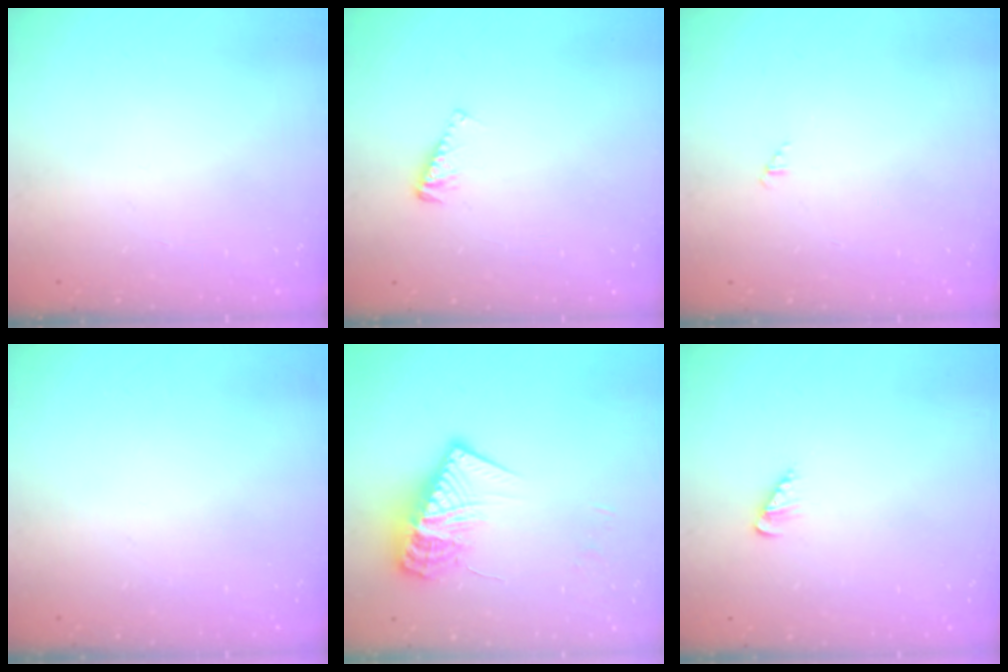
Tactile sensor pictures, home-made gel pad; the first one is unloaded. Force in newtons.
{"total": 4.4, "press": 4.4, "slide": 0.5}
{"total": 1.3, "press": 1.2, "slide": 0.3}
{"total": 0.0}
{"total": 14.7, "press": 14.6, "slide": 1.7}
{"total": 1.6, "press": 1.6, "slide": 0.3}